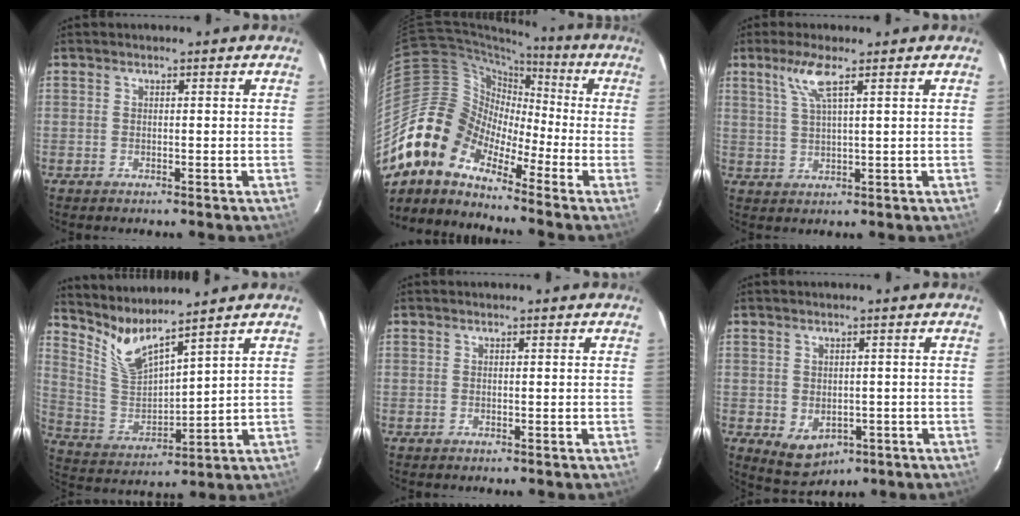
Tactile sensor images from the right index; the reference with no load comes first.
{"total": 12.3, "force": [-8.6, 7.3, 4.9], "torque": [-0.087, 0.023, -0.191]}
{"total": 5.1, "force": [2.8, 0.2, 4.2], "torque": [-0.088, 0.003, 0.060]}
{"total": 8.3, "force": [7.4, 0.0, 3.8], "torque": [-0.085, -0.022, 0.158]}
{"total": 0.0}
{"total": 5.5, "force": [-1.5, 4.5, 2.8], "torque": [-0.058, -0.007, -0.006]}